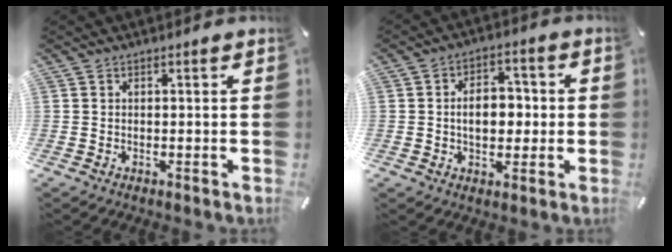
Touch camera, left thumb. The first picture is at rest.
{"total": 8.6, "force": [-0.3, 6.0, 6.1], "torque": [-0.091, 0.003, -0.010]}